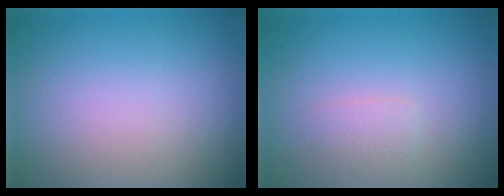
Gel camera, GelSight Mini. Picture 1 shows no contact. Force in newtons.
{"total": 1.1, "press": 1.1, "slide": 0.1}